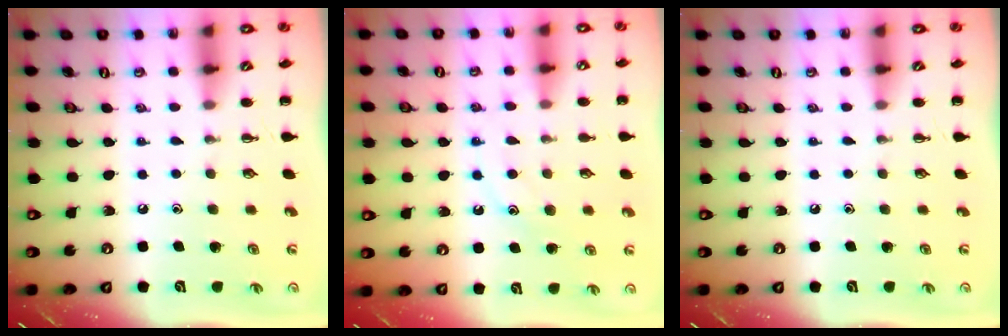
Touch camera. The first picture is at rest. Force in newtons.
{"total": 11.9, "press": 11.9, "slide": 0.8}
{"total": 0.0}